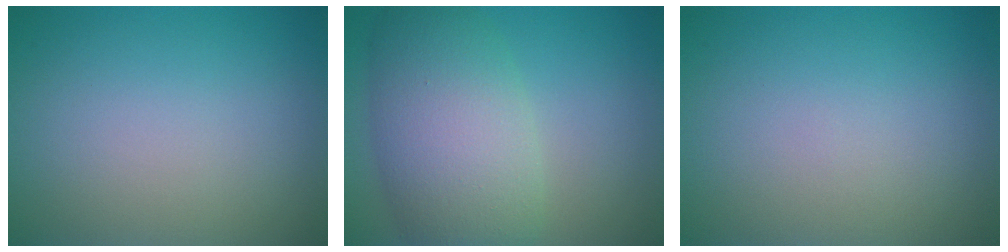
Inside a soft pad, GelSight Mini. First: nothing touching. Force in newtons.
{"total": 8.4, "press": 8.4, "slide": 0.3}
{"total": 0.0}